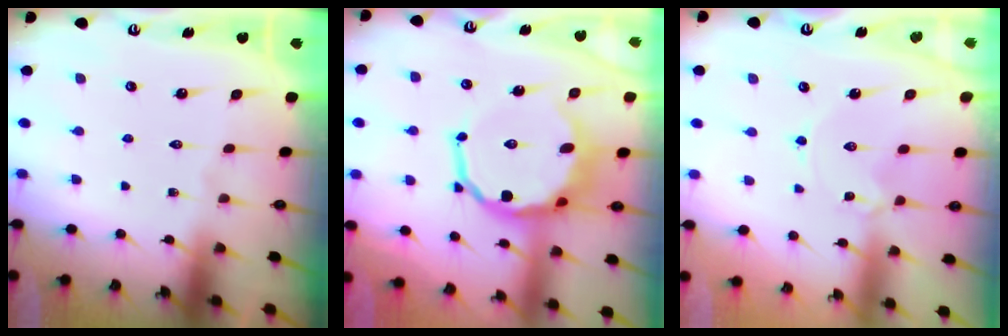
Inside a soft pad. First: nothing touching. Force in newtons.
{"total": 13.6, "press": 13.1, "slide": 3.6}
{"total": 1.7, "press": 1.6, "slide": 0.1}